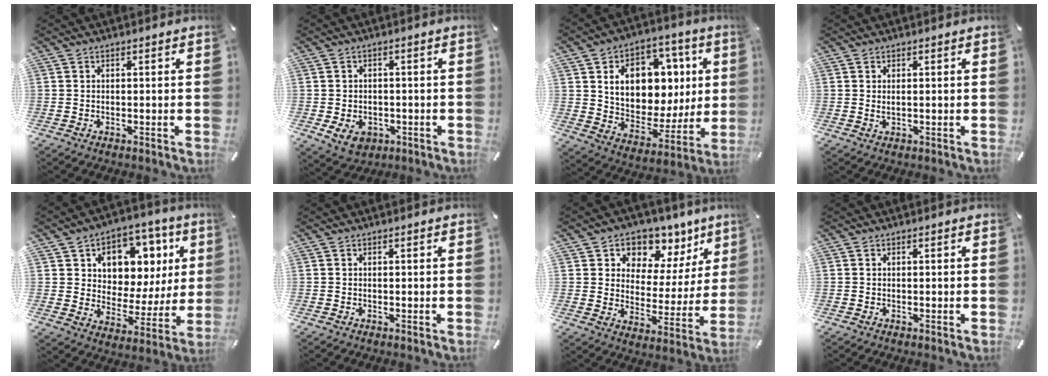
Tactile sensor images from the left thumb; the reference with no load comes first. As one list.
[{"total": 5.9, "force": [-1.8, 4.8, 2.8], "torque": [-0.050, 0.003, -0.035]}, {"total": 15.8, "force": [4.4, 12.2, 9.0], "torque": [-0.131, -0.023, 0.089]}, {"total": 1.0, "force": [0.3, 0.4, 0.9], "torque": [-0.010, -0.003, 0.004]}, {"total": 10.4, "force": [5.1, 8.0, 4.2], "torque": [-0.059, -0.047, 0.092]}, {"total": 0.0}, {"total": 8.4, "force": [5.4, 6.3, 1.3], "torque": [-0.010, -0.063, 0.094]}, {"total": 0.0}]